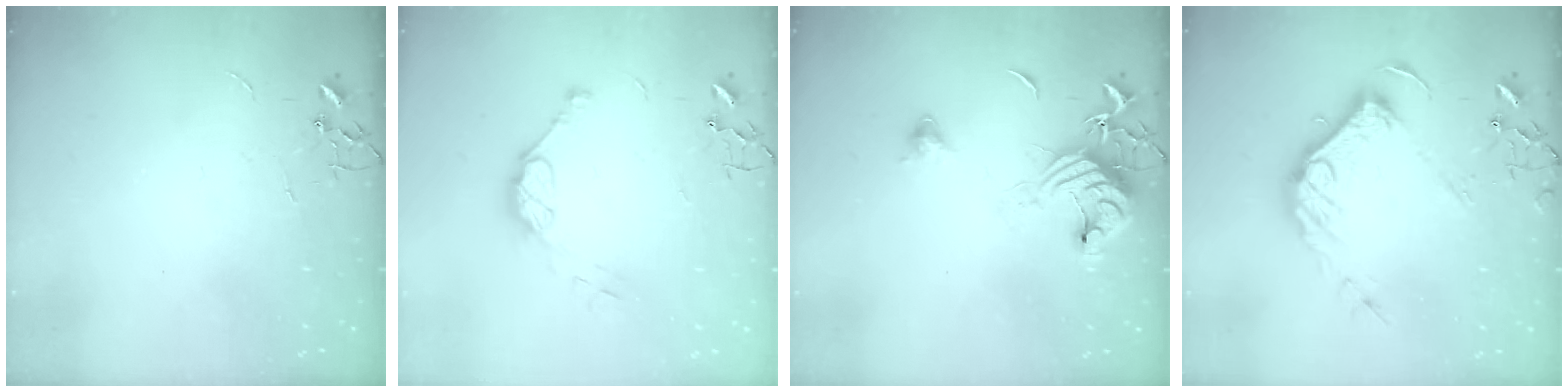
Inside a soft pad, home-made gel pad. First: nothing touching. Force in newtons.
{"total": 9.4, "press": 9.4, "slide": 0.6}
{"total": 13.2, "press": 13.1, "slide": 1.7}
{"total": 16.9, "press": 16.8, "slide": 1.7}